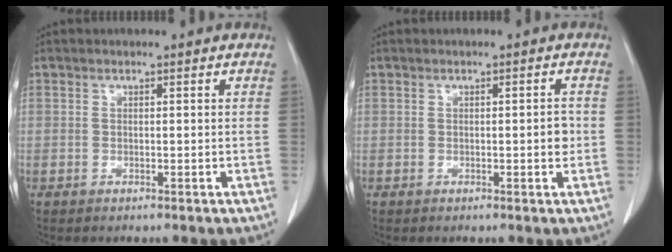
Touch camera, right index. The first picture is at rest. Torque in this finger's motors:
{"motor_torque": [0.41, -0.21, 0.04, 0.01]}